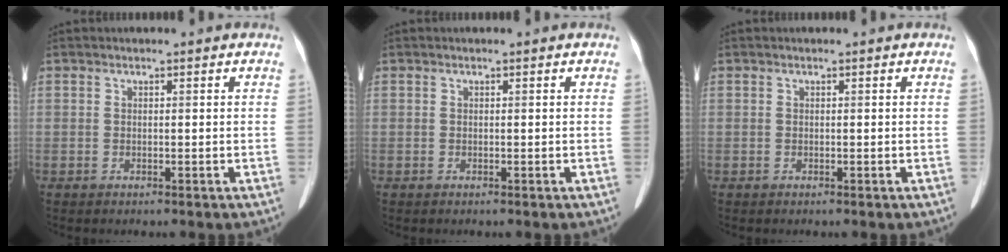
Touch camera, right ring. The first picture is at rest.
{"total": 0.0}
{"total": 0.0}